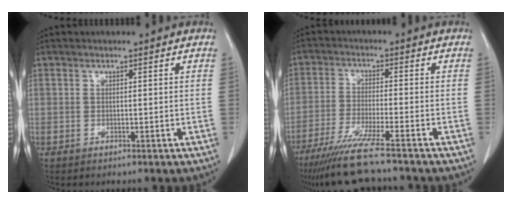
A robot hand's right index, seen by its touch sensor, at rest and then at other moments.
{"total": 11.1, "force": [-9.1, -0.3, 6.4], "torque": [-0.107, -0.035, -0.150]}